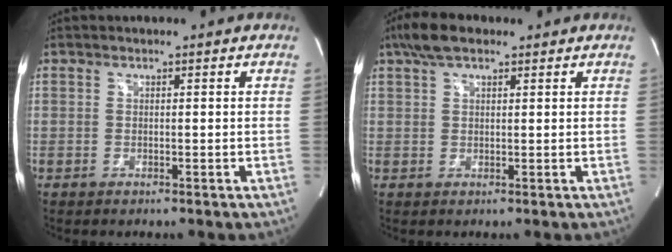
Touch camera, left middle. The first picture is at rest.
{"total": 5.2, "force": [3.6, 1.9, 3.2], "torque": [-0.073, 0.021, 0.066]}